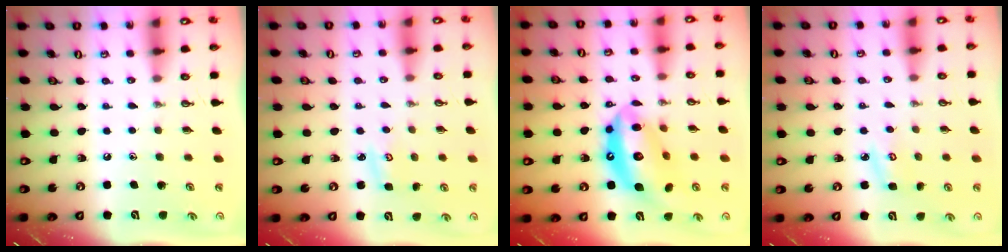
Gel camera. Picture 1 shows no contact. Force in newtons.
{"total": 2.9, "press": 2.9, "slide": 0.2}
{"total": 17.6, "press": 17.5, "slide": 1.6}
{"total": 5.4, "press": 5.4, "slide": 0.5}